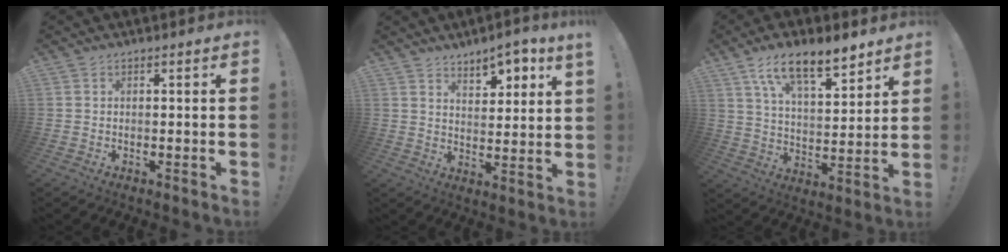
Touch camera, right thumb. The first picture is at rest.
{"total": 7.1, "force": [5.7, 1.4, 4.0], "torque": [-0.048, -0.041, 0.095]}
{"total": 14.0, "force": [9.8, 4.6, 8.8], "torque": [-0.154, -0.053, 0.172]}